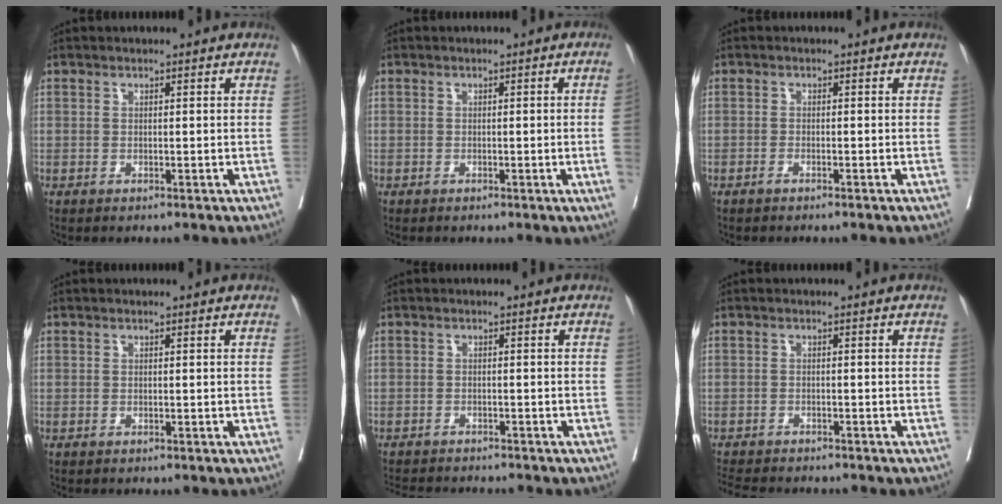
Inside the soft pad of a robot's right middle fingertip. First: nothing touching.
{"total": 2.1, "force": [-0.3, -0.5, 2.0], "torque": [-0.025, 0.000, -0.001]}
{"total": 0.8, "force": [-0.6, 0.1, 0.5], "torque": [-0.012, 0.000, -0.012]}
{"total": 0.0}
{"total": 7.6, "force": [-7.2, 1.0, 2.1], "torque": [-0.031, -0.006, -0.104]}
{"total": 8.5, "force": [-7.7, 1.7, 3.0], "torque": [-0.052, -0.010, -0.113]}